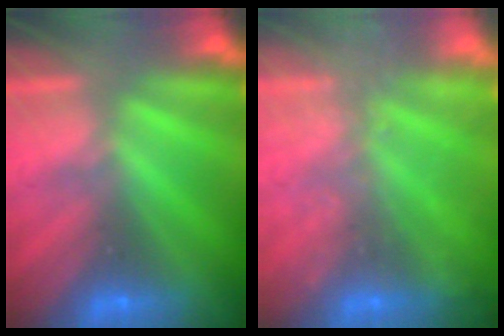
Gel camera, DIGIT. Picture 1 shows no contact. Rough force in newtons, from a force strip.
{"total": 2.4}